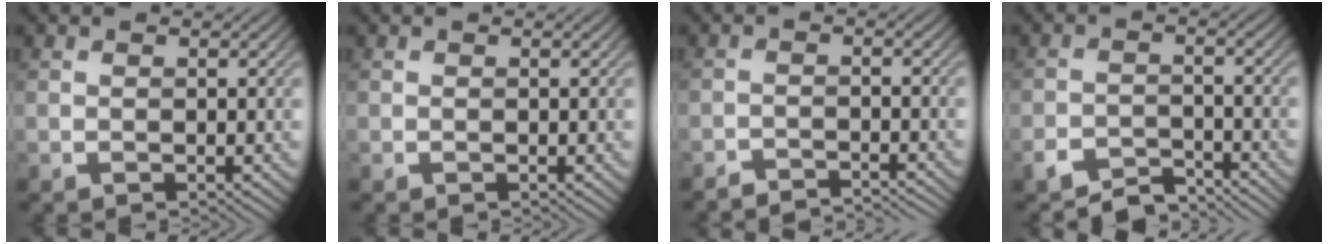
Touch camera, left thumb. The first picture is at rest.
{"total": 0.0}
{"total": 3.7, "force": [-3.6, 0.3, 0.9], "torque": [-0.015, 0.003, -0.062]}
{"total": 5.0, "force": [-4.5, 1.5, 1.5], "torque": [-0.023, -0.002, -0.082]}